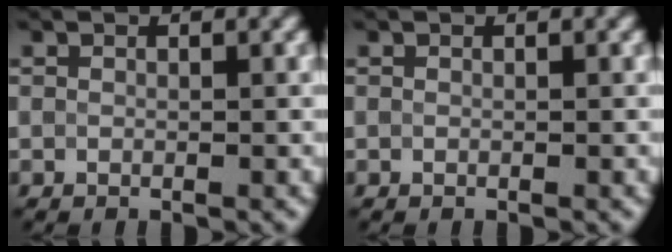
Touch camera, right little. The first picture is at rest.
{"total": 0.0}